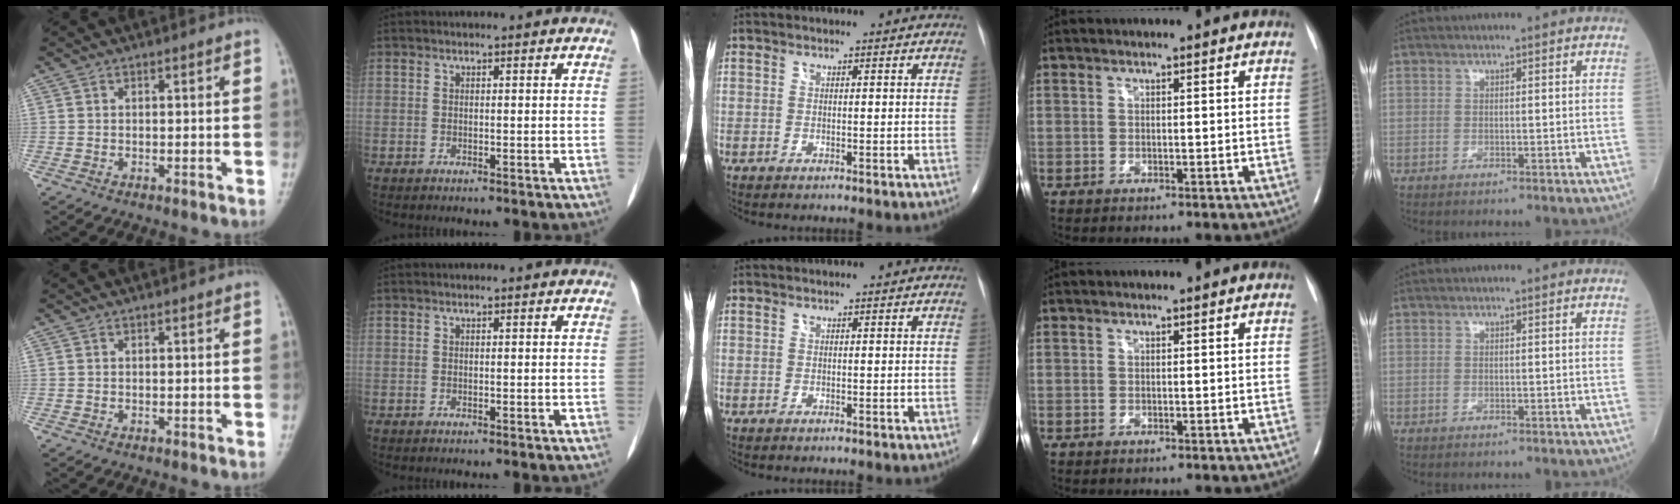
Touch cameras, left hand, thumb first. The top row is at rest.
{}